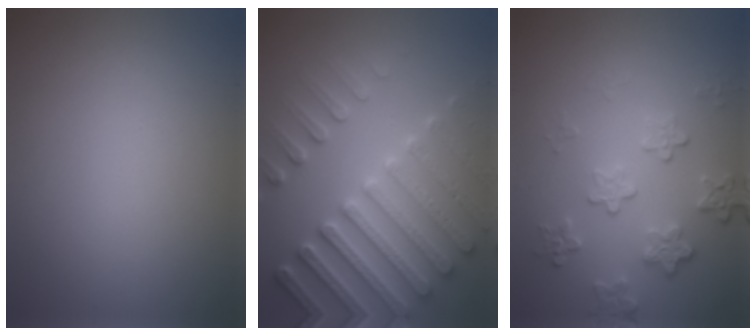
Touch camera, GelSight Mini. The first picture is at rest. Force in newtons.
{"total": 7.6, "press": 7.4, "slide": 2.0}
{"total": 4.1, "press": 2.9, "slide": 2.9}